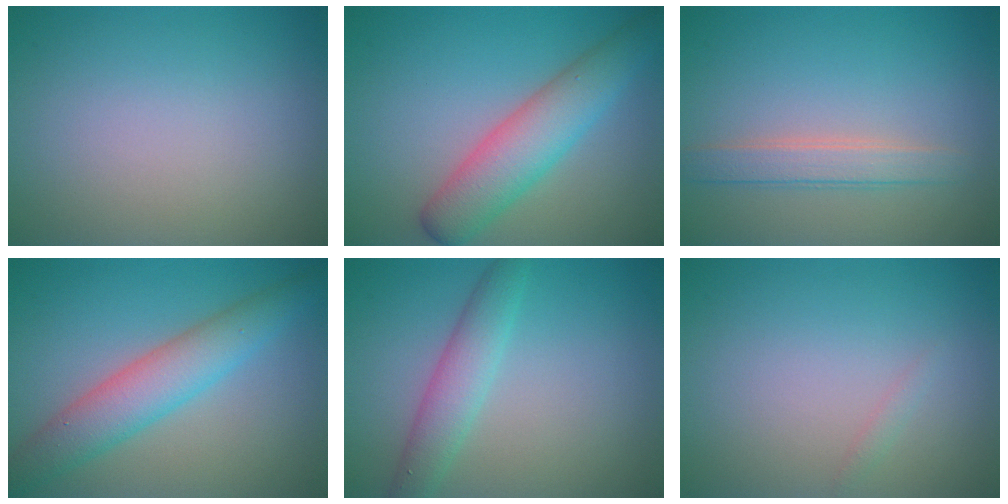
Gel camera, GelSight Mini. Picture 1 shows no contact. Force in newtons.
{"total": 5.4, "press": 5.4, "slide": 0.4}
{"total": 2.4, "press": 2.4, "slide": 0.1}
{"total": 5.2, "press": 5.2, "slide": 0.0}
{"total": 3.2, "press": 3.2, "slide": 0.0}
{"total": 0.6, "press": 0.6, "slide": 0.1}